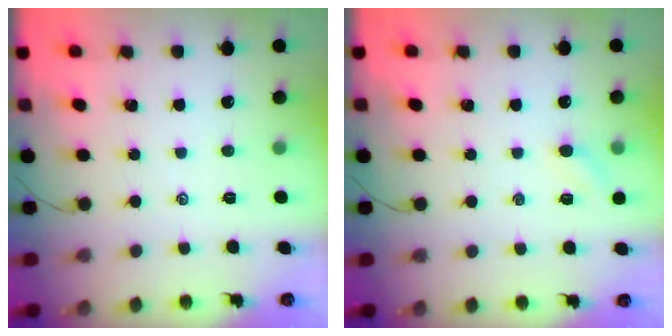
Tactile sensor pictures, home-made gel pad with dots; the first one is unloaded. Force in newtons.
{"total": 5.2, "press": 5.0, "slide": 1.2}